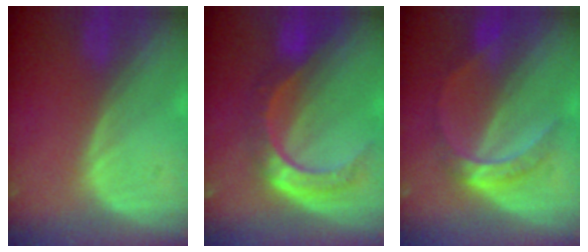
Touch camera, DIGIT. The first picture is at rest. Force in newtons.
{"total": 8.8, "press": 7.3, "slide": 4.9}
{"total": 5.2, "press": 5.2, "slide": 0.5}